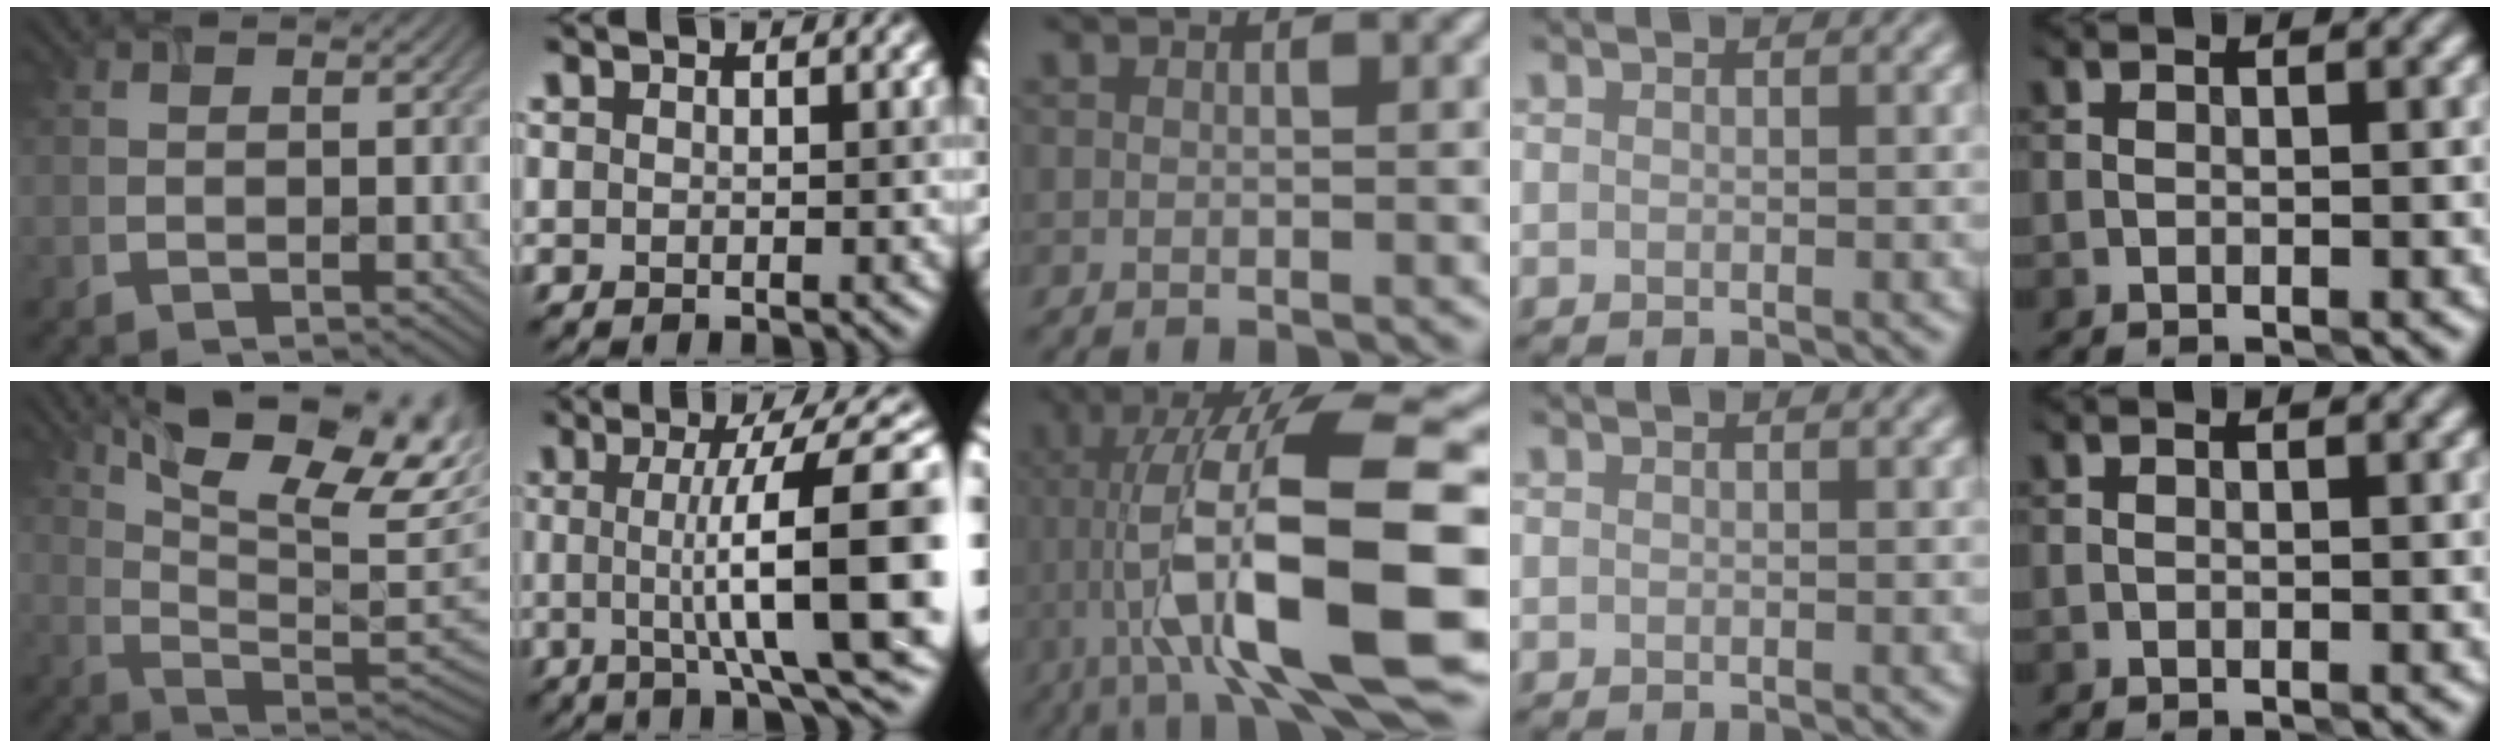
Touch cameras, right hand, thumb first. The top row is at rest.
{"thumb": {"total": 16.0, "force": [7.8, 6.4, 12.4], "torque": [-0.209, 0.012, 0.119]}, "index": {"total": 12.7, "force": [0.2, 2.9, 12.3], "torque": [-0.146, 0.009, 0.006]}, "middle": {"total": 14.0, "force": [-2.4, 3.0, 13.5], "torque": [-0.240, 0.028, -0.021]}}